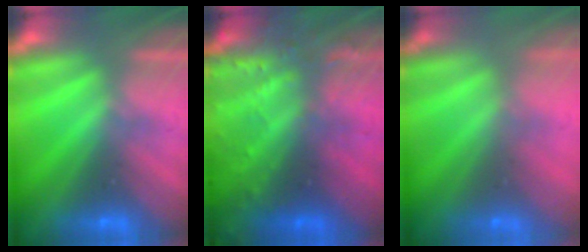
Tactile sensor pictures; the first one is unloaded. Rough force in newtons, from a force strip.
{"total": 7.5}
{"total": 8.5}